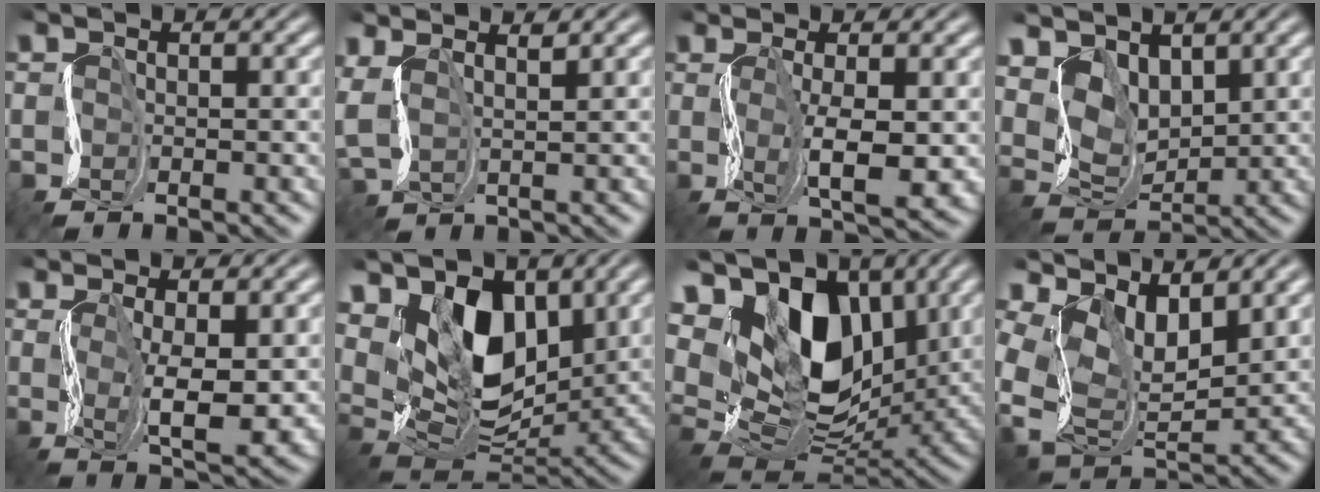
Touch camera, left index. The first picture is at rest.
{"total": 4.5, "force": [3.0, 2.3, 2.5], "torque": [-0.078, 0.027, 0.057]}
{"total": 5.0, "force": [0.2, 1.3, 4.8], "torque": [-0.088, -0.002, 0.008]}
{"total": 4.8, "force": [3.3, 2.9, 2.0], "torque": [-0.057, -0.003, 0.068]}
{"total": 5.7, "force": [0.6, 1.7, 5.4], "torque": [-0.099, -0.006, 0.018]}
{"total": 10.0, "force": [4.3, 6.3, 6.5], "torque": [-0.125, -0.008, 0.075]}
{"total": 13.3, "force": [6.5, 8.2, 8.2], "torque": [-0.159, 0.013, 0.113]}
{"total": 8.1, "force": [3.2, 5.1, 5.5], "torque": [-0.113, -0.014, 0.063]}